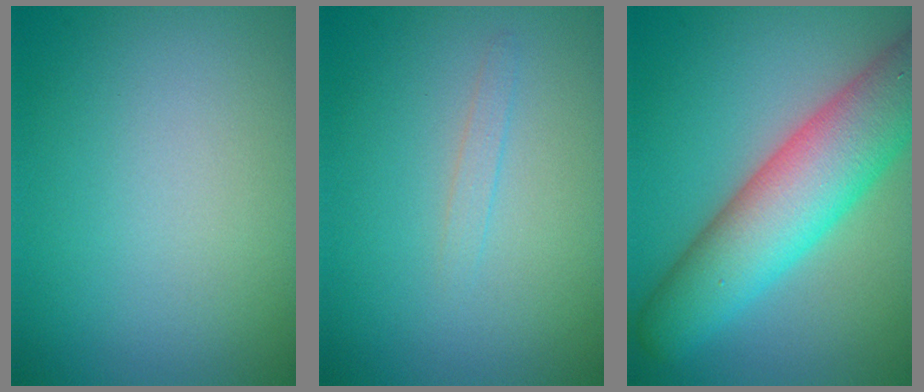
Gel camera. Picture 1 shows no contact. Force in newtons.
{"total": 0.8, "press": 0.8, "slide": 0.0}
{"total": 9.1, "press": 9.1, "slide": 0.4}